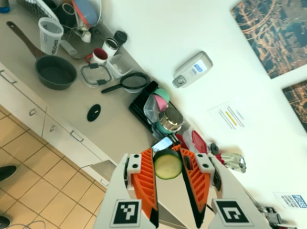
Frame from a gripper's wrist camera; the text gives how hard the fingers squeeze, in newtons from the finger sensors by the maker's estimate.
{"total": 7.9, "left": 7.7, "right": 8.2}